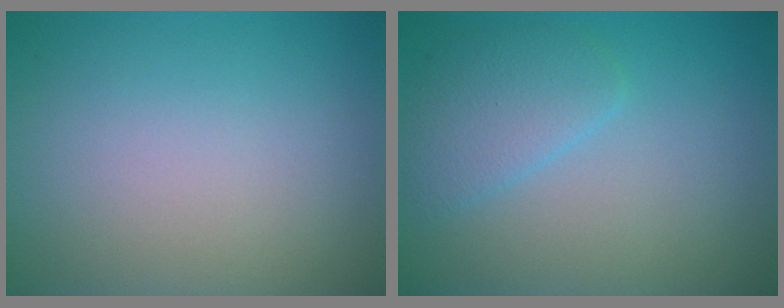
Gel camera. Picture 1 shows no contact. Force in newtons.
{"total": 2.7, "press": 2.7, "slide": 0.2}